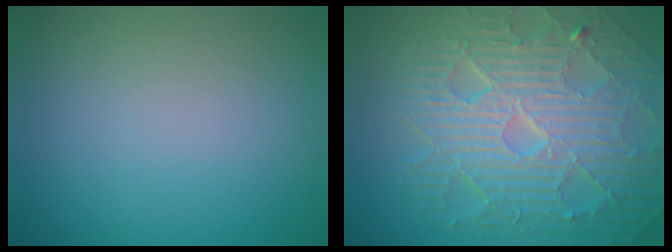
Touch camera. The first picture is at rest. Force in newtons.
{"total": 10.3, "press": 6.6, "slide": 7.9}